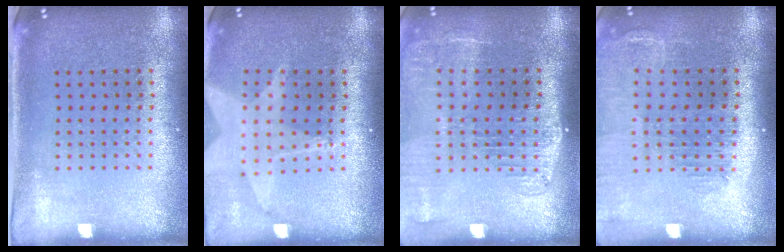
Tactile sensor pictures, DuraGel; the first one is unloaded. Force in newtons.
{"total": 1.7, "press": 1.5, "slide": 0.7}
{"total": 2.1, "press": 1.7, "slide": 1.2}
{"total": 1.5, "press": 1.5, "slide": 0.0}